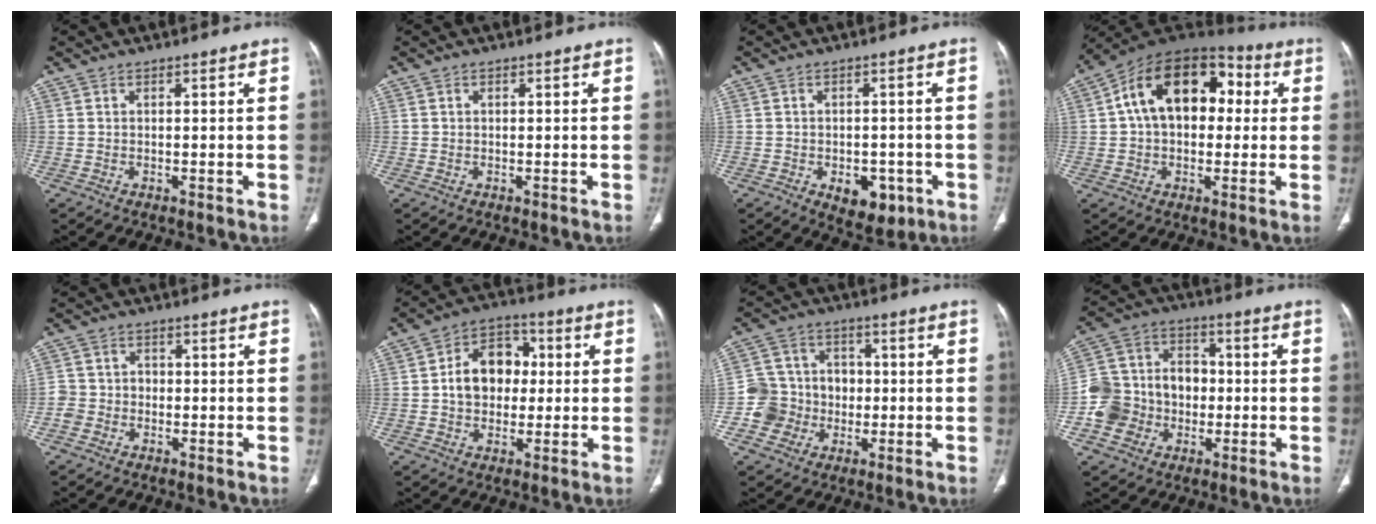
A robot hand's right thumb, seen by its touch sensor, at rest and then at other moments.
{"total": 0.0}
{"total": 7.4, "force": [-3.0, 4.6, 4.9], "torque": [-0.041, 0.008, -0.026]}
{"total": 18.9, "force": [3.1, 12.3, 14.0], "torque": [-0.189, 0.042, 0.040]}
{"total": 3.7, "force": [-1.4, 3.4, 0.8], "torque": [0.007, 0.020, -0.034]}
{"total": 11.5, "force": [0.6, 8.8, 7.4], "torque": [-0.085, 0.023, 0.005]}
{"total": 10.3, "force": [-2.0, 9.9, 2.4], "torque": [0.002, 0.031, -0.038]}
{"total": 14.1, "force": [-2.9, 12.3, 6.3], "torque": [-0.079, 0.046, -0.053]}